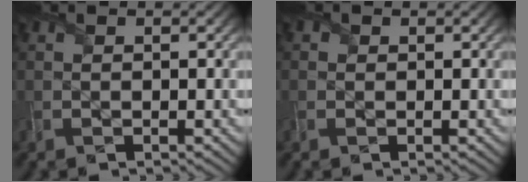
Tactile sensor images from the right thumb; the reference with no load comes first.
{"total": 0.8, "force": [0.1, 0.8, 0.1], "torque": [0.000, -0.003, -0.001]}